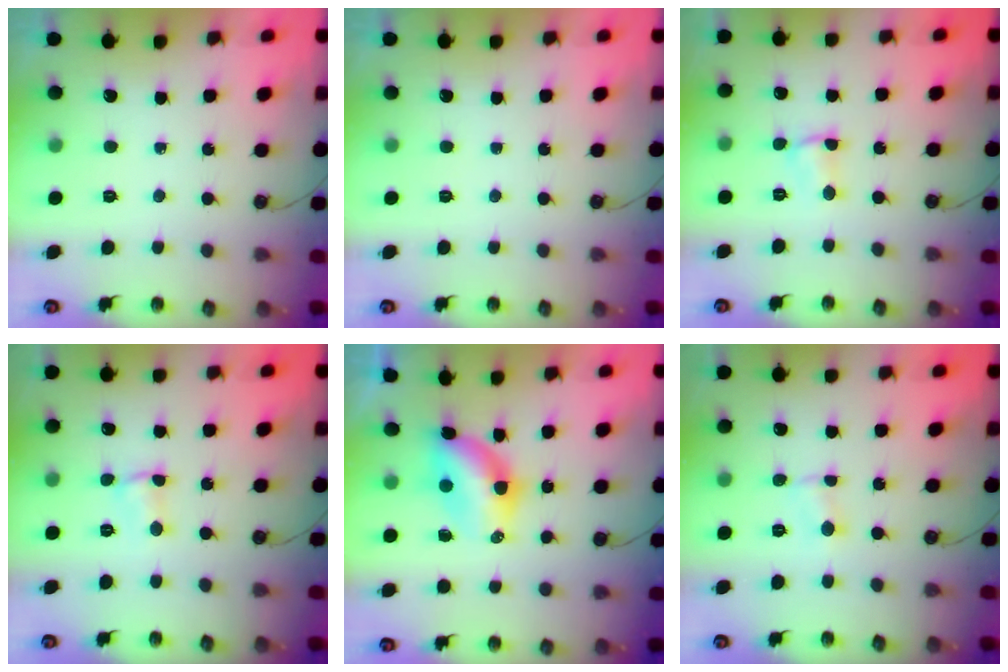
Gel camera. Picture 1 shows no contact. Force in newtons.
{"total": 0.0}
{"total": 2.9, "press": 2.9, "slide": 0.4}
{"total": 1.9, "press": 1.9, "slide": 0.3}
{"total": 8.7, "press": 7.8, "slide": 3.7}
{"total": 1.6, "press": 1.5, "slide": 0.4}